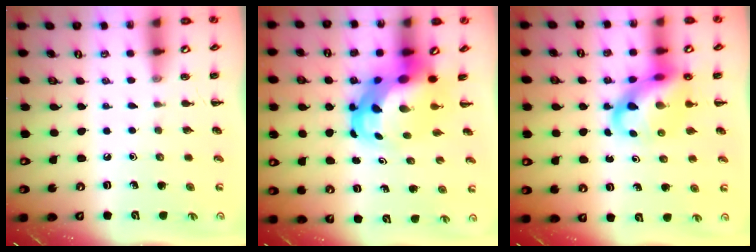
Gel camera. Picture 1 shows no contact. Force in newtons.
{"total": 8.6, "press": 8.3, "slide": 2.2}
{"total": 11.7, "press": 11.3, "slide": 3.2}